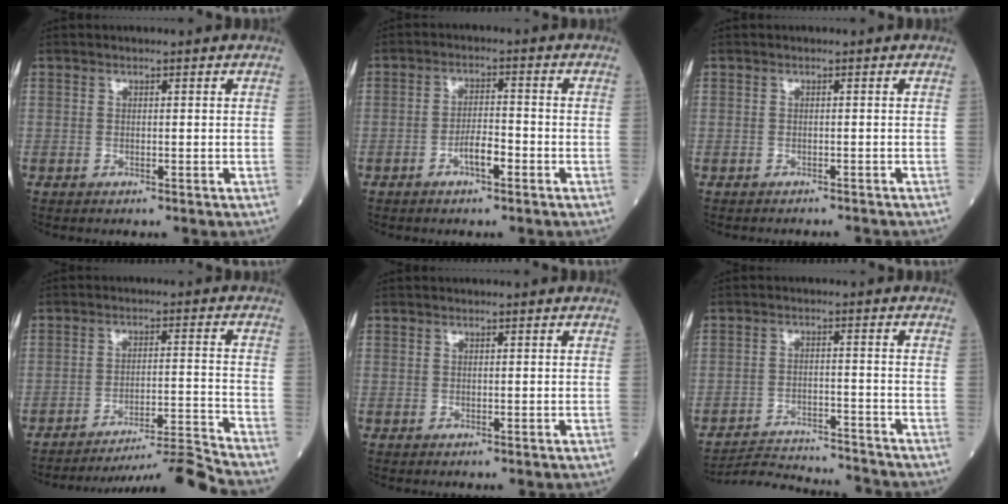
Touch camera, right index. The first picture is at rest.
{"total": 3.6, "force": [-1.9, 1.0, 3.0], "torque": [-0.050, 0.006, -0.035]}
{"total": 3.5, "force": [-3.2, 1.2, 0.5], "torque": [-0.002, -0.003, -0.042]}
{"total": 11.2, "force": [-10.4, -4.3, 0.6], "torque": [-0.003, 0.010, -0.166]}
{"total": 0.0}
{"total": 11.2, "force": [-11.2, 0.1, 1.2], "torque": [-0.021, 0.005, -0.172]}